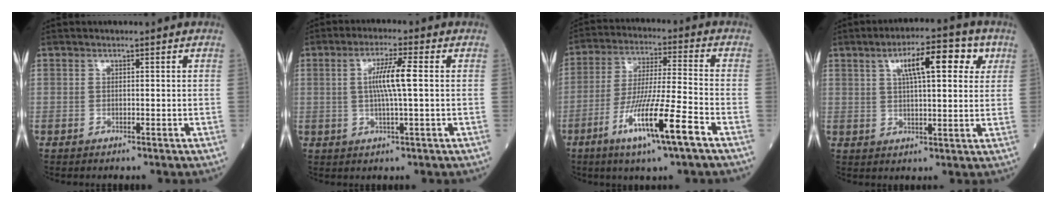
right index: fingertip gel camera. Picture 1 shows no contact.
{"total": 6.0, "force": [0.6, -0.2, 5.9], "torque": [-0.111, 0.001, 0.011]}
{"total": 12.5, "force": [-6.2, -0.4, 10.9], "torque": [-0.206, -0.020, -0.112]}
{"total": 10.0, "force": [4.0, 2.8, 8.7], "torque": [-0.134, 0.023, 0.058]}